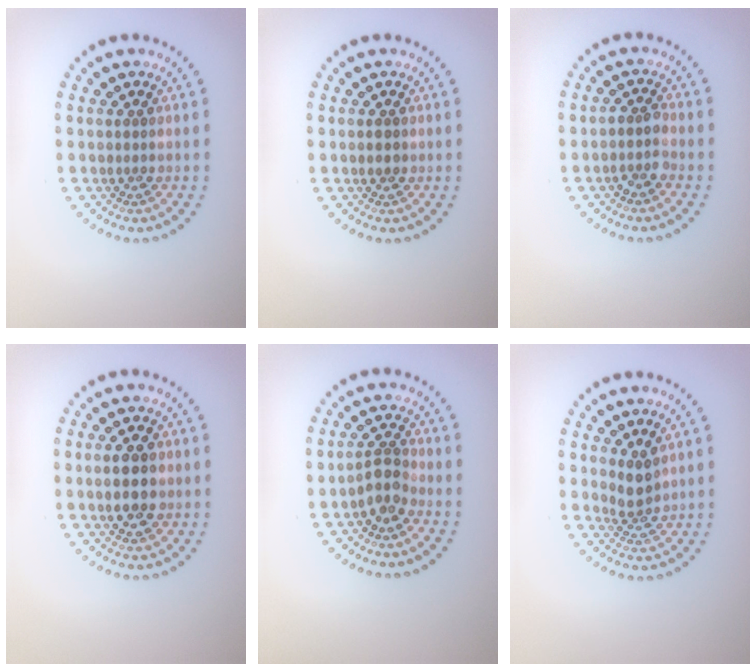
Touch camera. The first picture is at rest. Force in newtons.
{"total": 1.2, "press": 1.2, "slide": 0.2}
{"total": 1.6, "press": 1.5, "slide": 0.7}
{"total": 4.2, "press": 4.2, "slide": 0.1}
{"total": 2.1, "press": 1.7, "slide": 1.2}
{"total": 2.1, "press": 1.7, "slide": 1.3}